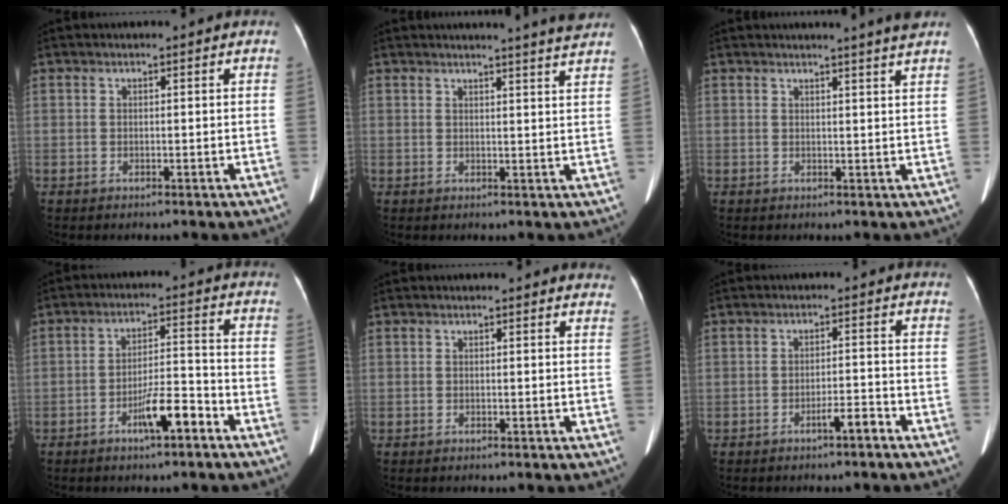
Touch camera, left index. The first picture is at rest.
{"total": 6.4, "force": [5.9, -1.2, 2.2], "torque": [-0.029, -0.008, 0.053]}
{"total": 4.3, "force": [3.7, -1.0, 1.8], "torque": [-0.024, -0.002, 0.034]}
{"total": 6.5, "force": [-3.9, 1.1, 5.1], "torque": [-0.092, 0.006, -0.065]}
{"total": 3.1, "force": [3.0, 0.8, 0.6], "torque": [0.001, -0.008, 0.008]}
{"total": 2.6, "force": [-2.0, 0.2, 1.7], "torque": [-0.028, 0.001, -0.032]}